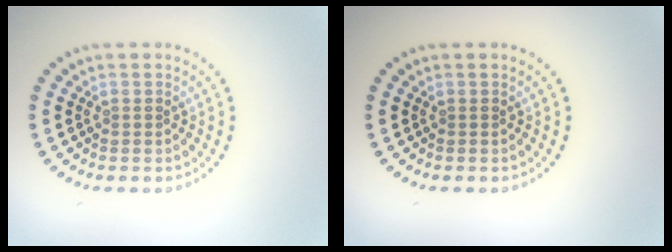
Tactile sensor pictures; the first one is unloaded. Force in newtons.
{"total": 0.0}